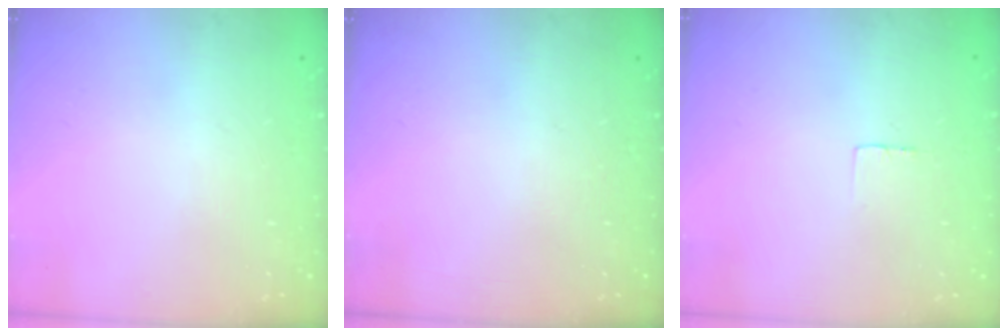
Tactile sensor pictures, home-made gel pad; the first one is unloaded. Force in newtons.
{"total": 0.0}
{"total": 2.3, "press": 2.3, "slide": 0.1}